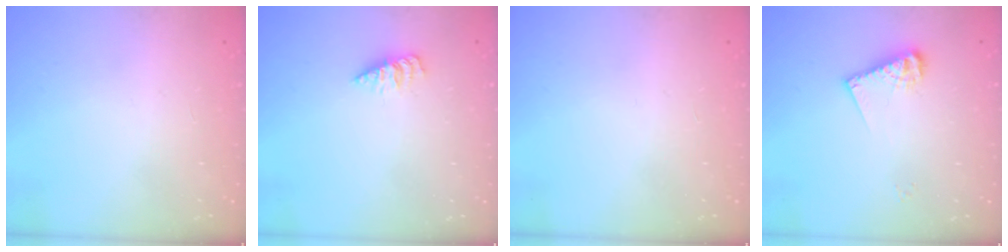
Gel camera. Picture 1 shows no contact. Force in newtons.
{"total": 1.9, "press": 1.8, "slide": 0.3}
{"total": 0.0}
{"total": 7.9, "press": 7.9, "slide": 0.3}